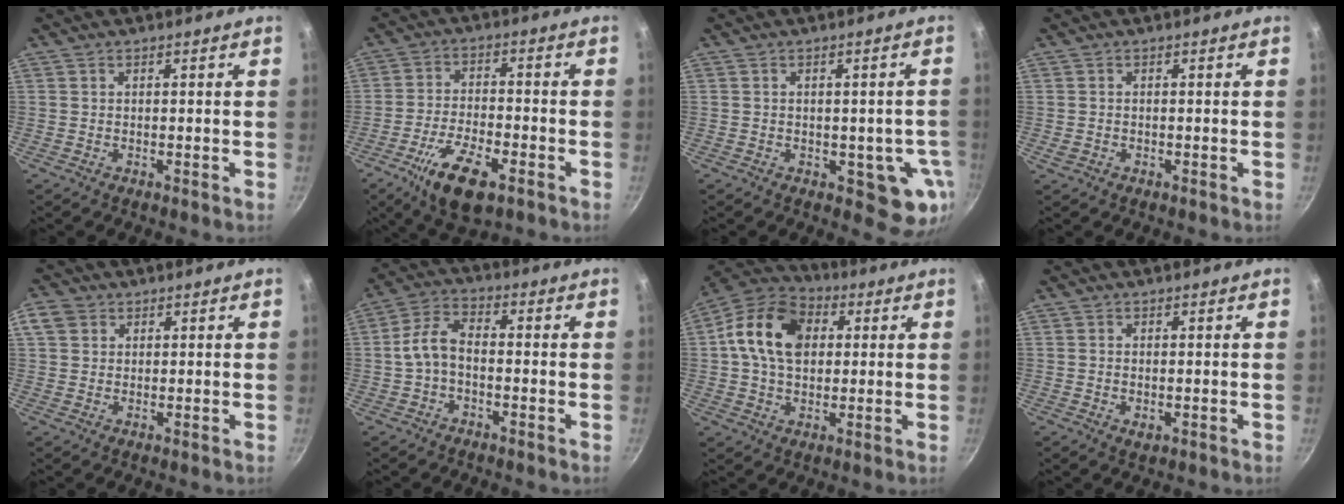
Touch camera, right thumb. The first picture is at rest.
{"total": 12.5, "force": [-6.4, 4.9, 9.5], "torque": [-0.170, 0.022, -0.115]}
{"total": 7.6, "force": [-1.7, 4.4, 5.9], "torque": [-0.032, 0.002, -0.019]}
{"total": 1.1, "force": [-0.3, 0.9, 0.6], "torque": [-0.011, 0.000, -0.005]}
{"total": 4.1, "force": [1.5, 3.3, 1.8], "torque": [-0.021, 0.002, 0.023]}
{"total": 6.5, "force": [-1.4, 3.9, 5.0], "torque": [-0.094, 0.035, -0.035]}
{"total": 15.2, "force": [2.8, 11.0, 10.1], "torque": [-0.153, 0.017, 0.032]}
{"total": 1.9, "force": [-0.1, 1.2, 1.5], "torque": [-0.023, -0.003, -0.001]}